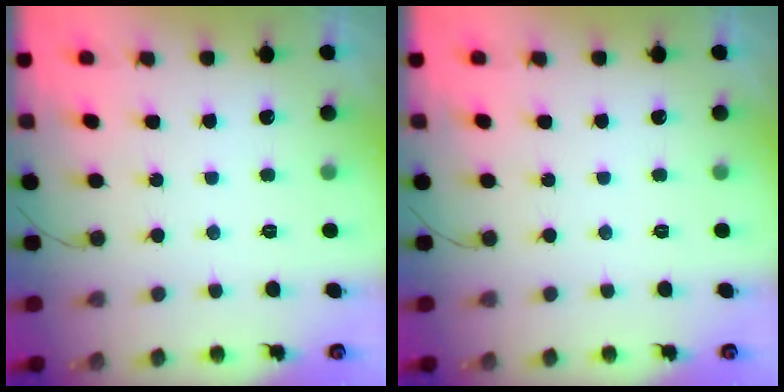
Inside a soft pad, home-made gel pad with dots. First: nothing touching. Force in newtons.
{"total": 0.0}